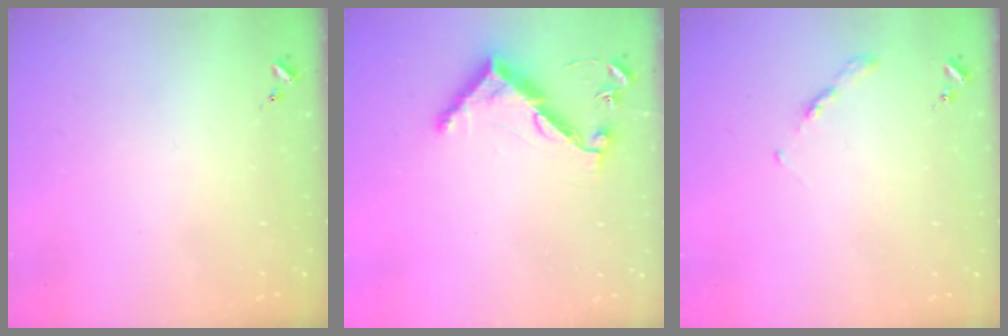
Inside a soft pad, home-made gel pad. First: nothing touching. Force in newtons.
{"total": 10.2, "press": 10.2, "slide": 0.4}
{"total": 3.2, "press": 3.2, "slide": 0.4}